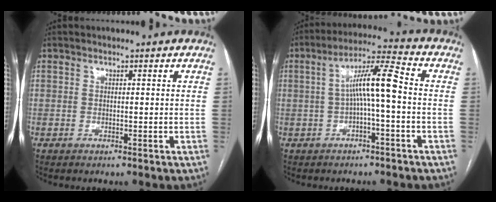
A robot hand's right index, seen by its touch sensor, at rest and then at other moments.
{"total": 8.3, "force": [-0.3, 0.6, 8.2], "torque": [-0.146, 0.029, -0.008]}